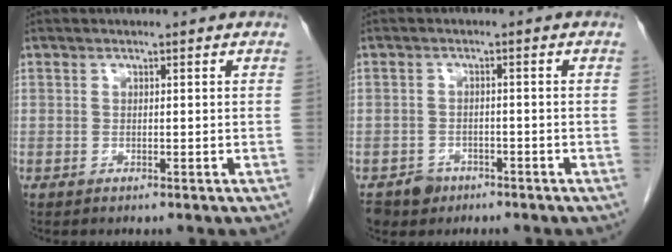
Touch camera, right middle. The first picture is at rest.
{"total": 3.7, "force": [-2.5, 2.7, 0.5], "torque": [-0.006, 0.004, -0.038]}